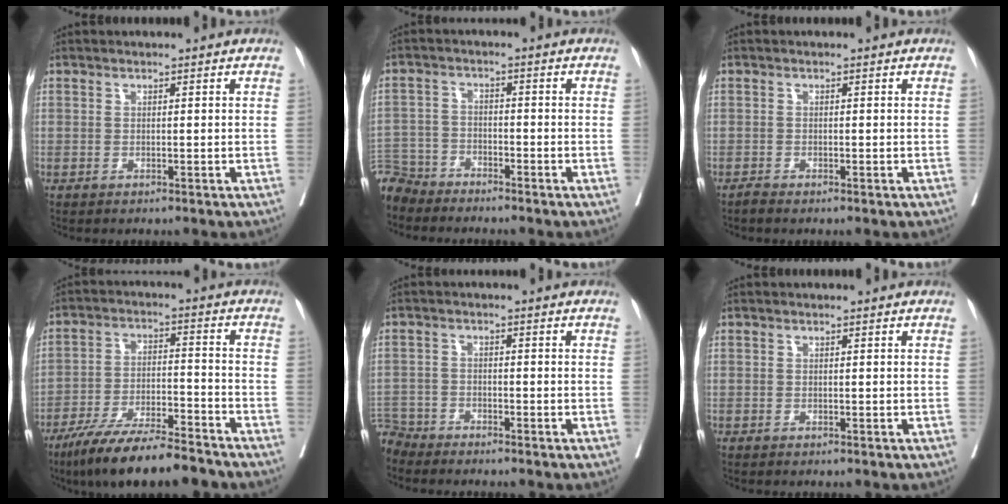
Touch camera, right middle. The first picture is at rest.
{"total": 6.2, "force": [-6.0, 1.3, -0.7], "torque": [0.014, -0.003, -0.122]}
{"total": 0.7, "force": [-0.7, -0.1, 0.2], "torque": [-0.010, -0.003, -0.015]}
{"total": 14.4, "force": [-12.1, 2.0, 7.6], "torque": [-0.130, -0.016, -0.205]}
{"total": 4.8, "force": [-4.7, 0.3, -0.9], "torque": [0.019, -0.007, -0.092]}
{"total": 0.7, "force": [-0.6, 0.0, 0.2], "torque": [-0.007, -0.003, -0.012]}